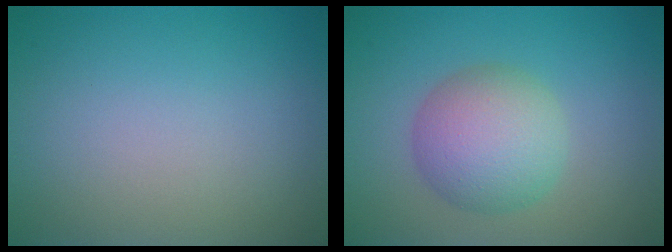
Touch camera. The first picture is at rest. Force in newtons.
{"total": 5.5, "press": 5.5, "slide": 0.1}